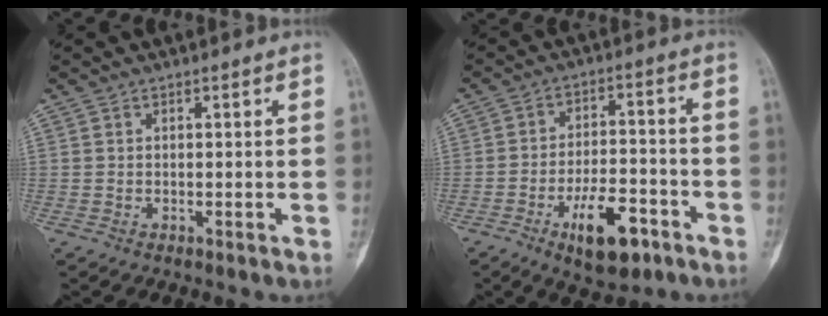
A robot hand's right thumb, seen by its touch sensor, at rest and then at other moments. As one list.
[{"total": 11.7, "force": [-6.1, 5.1, 8.6], "torque": [-0.126, 0.031, -0.094]}]